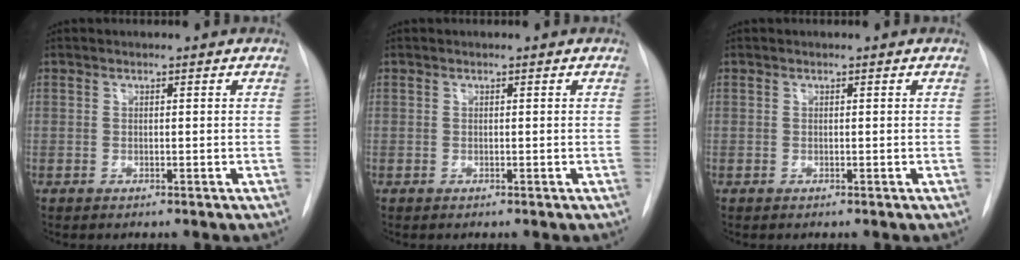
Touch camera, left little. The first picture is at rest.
{"total": 0.0}
{"total": 0.0}